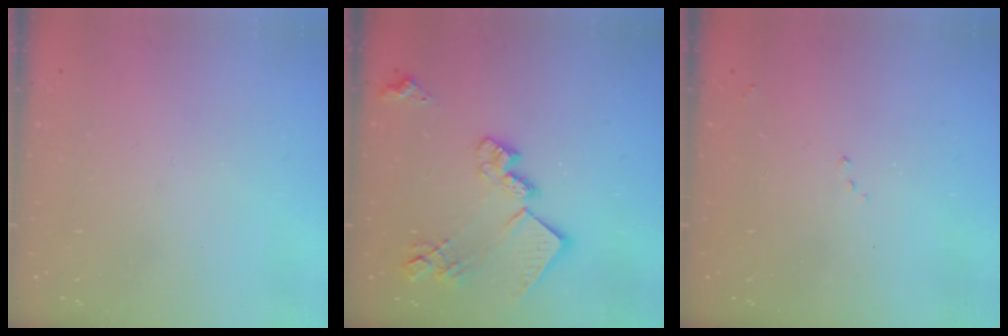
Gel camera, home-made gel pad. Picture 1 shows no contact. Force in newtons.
{"total": 19.1, "press": 19.0, "slide": 1.2}
{"total": 5.0, "press": 4.9, "slide": 0.8}